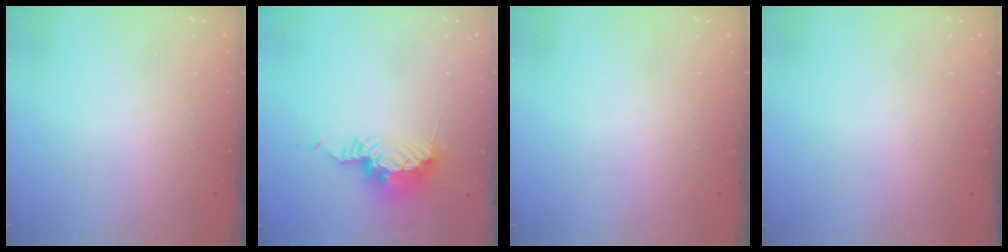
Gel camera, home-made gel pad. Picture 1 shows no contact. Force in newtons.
{"total": 16.0, "press": 12.5, "slide": 10.1}
{"total": 0.0}
{"total": 0.0}